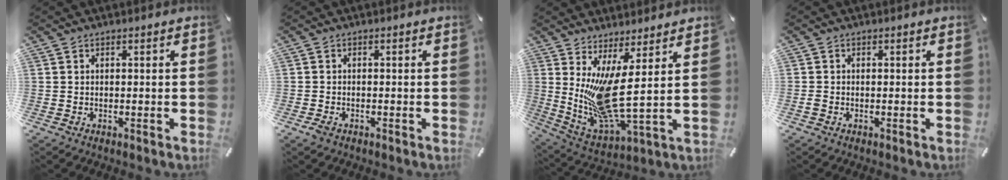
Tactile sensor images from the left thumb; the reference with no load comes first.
{"total": 1.2, "force": [-0.8, 0.8, 0.5], "torque": [-0.008, 0.003, -0.016]}
{"total": 14.6, "force": [3.2, 3.9, 13.7], "torque": [-0.285, -0.041, 0.056]}
{"total": 0.7, "force": [-0.4, 0.5, 0.3], "torque": [-0.005, 0.002, -0.009]}